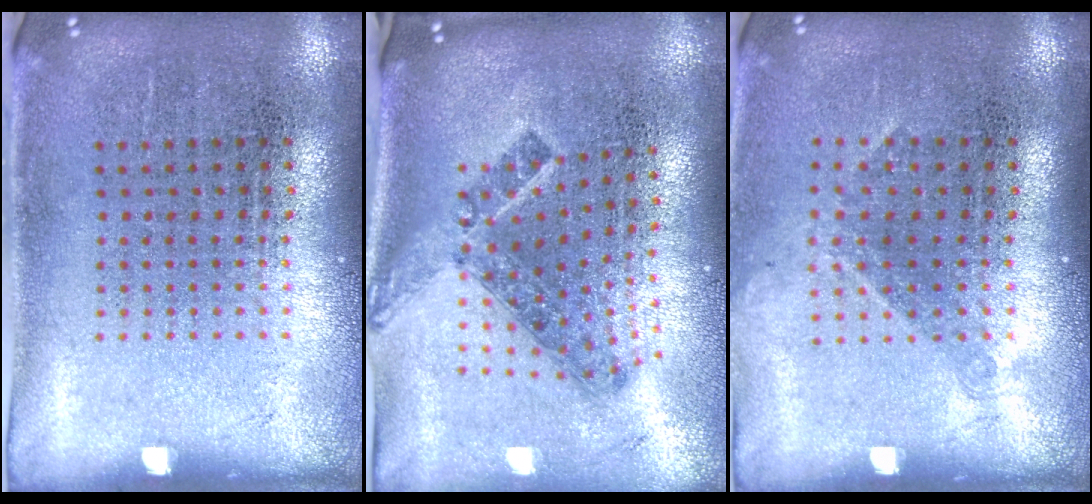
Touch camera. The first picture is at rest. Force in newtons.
{"total": 1.5, "press": 1.1, "slide": 1.0}
{"total": 1.1, "press": 0.8, "slide": 0.6}